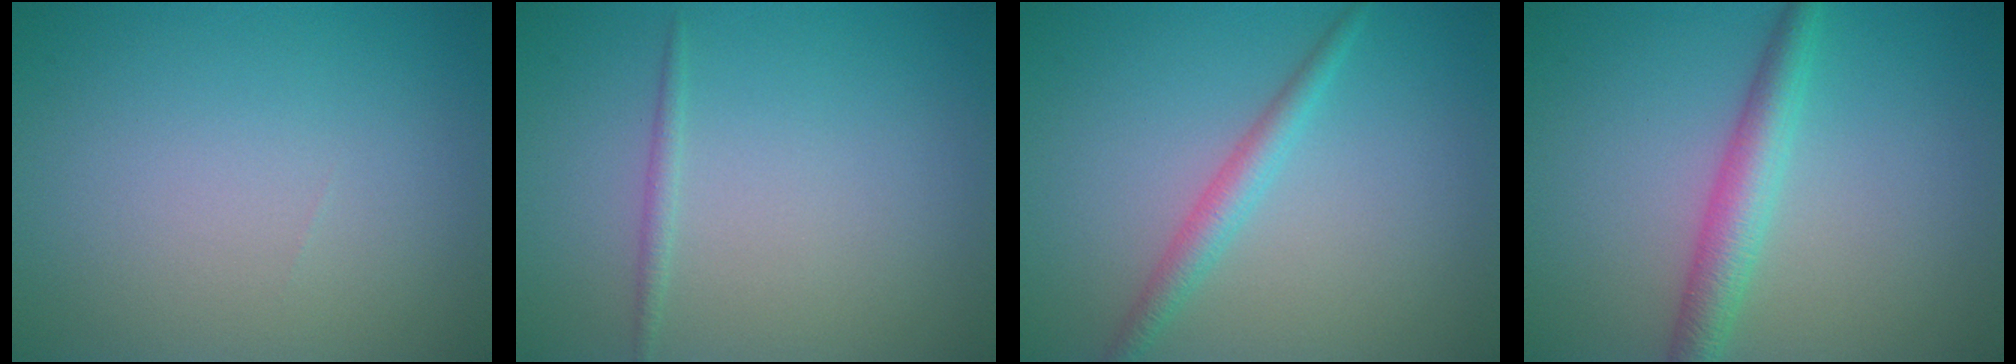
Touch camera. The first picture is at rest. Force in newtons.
{"total": 0.8, "press": 0.8, "slide": 0.1}
{"total": 2.1, "press": 2.1, "slide": 0.1}
{"total": 3.5, "press": 3.5, "slide": 0.1}